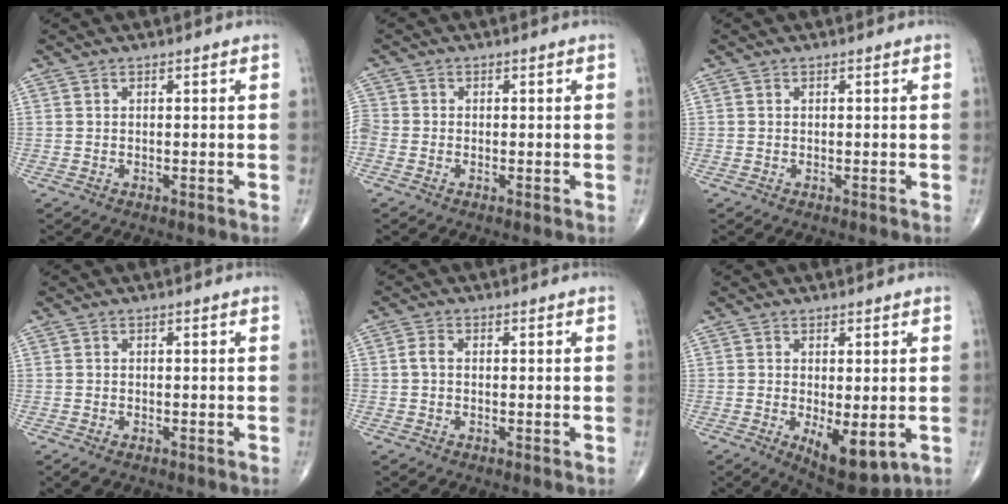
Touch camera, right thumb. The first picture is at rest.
{"total": 3.3, "force": [-1.2, 2.4, 1.9], "torque": [-0.059, 0.005, -0.030]}
{"total": 0.0}
{"total": 1.7, "force": [-1.0, 0.9, 1.1], "torque": [-0.024, 0.000, -0.013]}
{"total": 1.9, "force": [-0.2, 1.1, 1.5], "torque": [-0.032, 0.001, -0.010]}
{"total": 8.4, "force": [-1.9, 3.6, 7.4], "torque": [-0.104, -0.021, -0.019]}